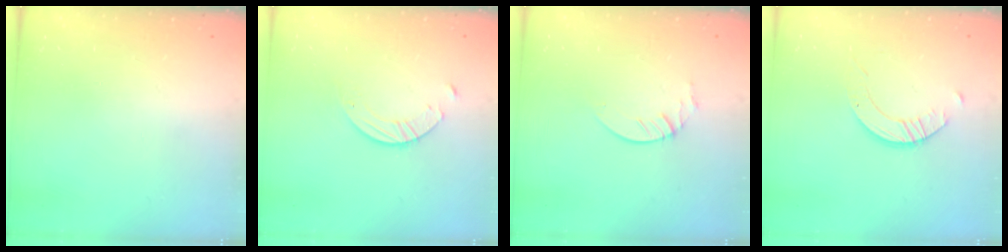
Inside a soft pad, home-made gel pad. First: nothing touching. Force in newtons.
{"total": 1.4, "press": 1.4, "slide": 0.2}
{"total": 3.3, "press": 3.2, "slide": 0.3}
{"total": 2.9, "press": 2.9, "slide": 0.3}